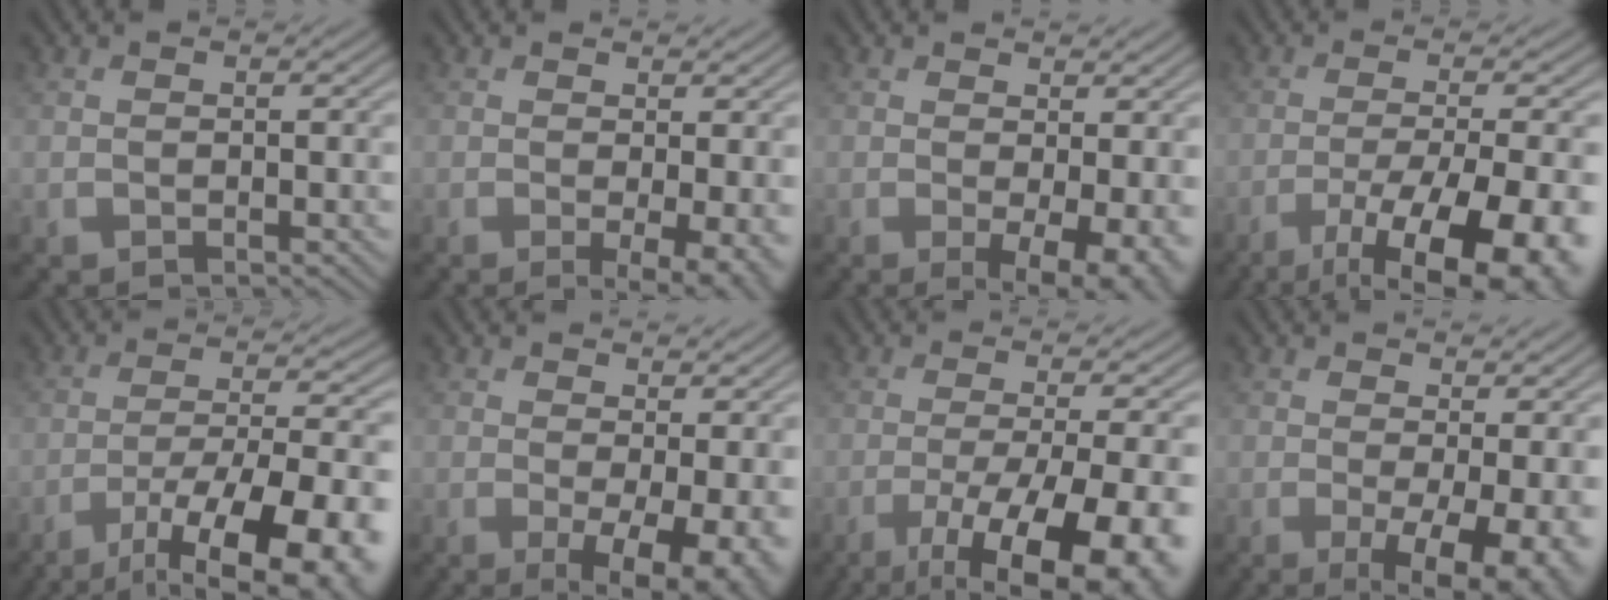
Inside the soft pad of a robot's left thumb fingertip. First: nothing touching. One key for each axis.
{"total": 4.1, "fx": -0.2, "fy": 1.0, "fz": 4.0, "tx": -0.061, "ty": -0.010, "tz": -0.002}
{"total": 5.3, "fx": 0.0, "fy": 1.7, "fz": 5.1, "tx": -0.073, "ty": -0.009, "tz": 0.003}
{"total": 14.3, "fx": -8.0, "fy": 4.0, "fz": 11.1, "tx": -0.177, "ty": -0.028, "tz": -0.108}
{"total": 16.1, "fx": -10.0, "fy": 4.5, "fz": 11.7, "tx": -0.178, "ty": -0.028, "tz": -0.136}
{"total": 7.0, "fx": -0.2, "fy": 2.5, "fz": 6.6, "tx": -0.098, "ty": -0.010, "tz": 0.003}
{"total": 14.6, "fx": -7.0, "fy": 4.1, "fz": 12.2, "tx": -0.182, "ty": -0.013, "tz": -0.095}
{"total": 7.7, "fx": -0.9, "fy": 2.4, "fz": 7.3, "tx": -0.111, "ty": -0.009, "tz": -0.008}